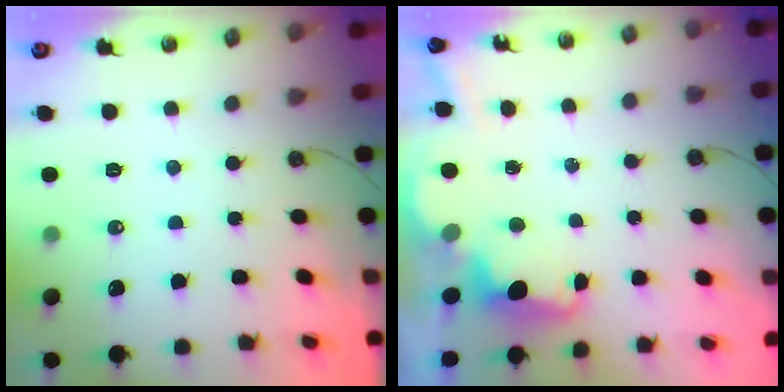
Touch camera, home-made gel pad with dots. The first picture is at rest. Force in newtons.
{"total": 3.5, "press": 3.4, "slide": 0.7}